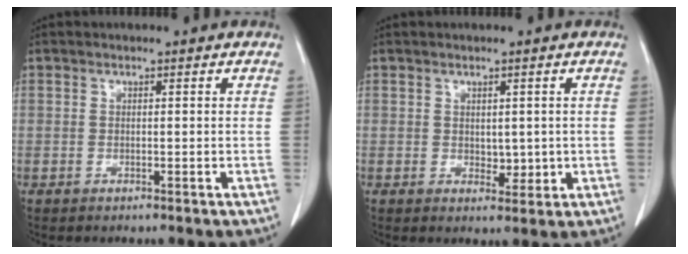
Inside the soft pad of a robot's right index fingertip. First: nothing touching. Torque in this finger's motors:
{"motor_torque": [-0.02, 0.08, 0.03, 0.00]}